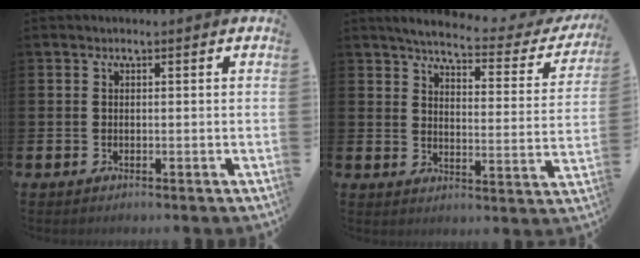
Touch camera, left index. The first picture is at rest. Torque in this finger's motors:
{"motor_torque": [0.99, -1.15, 0.30, 0.00]}